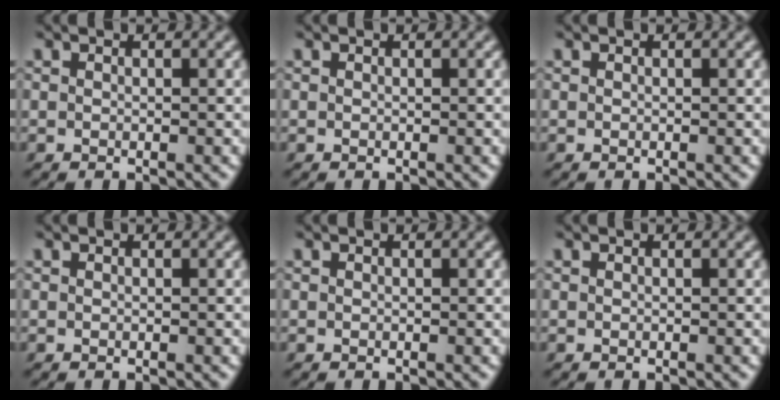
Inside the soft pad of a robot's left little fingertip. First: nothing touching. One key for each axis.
{"total": 0.0}
{"total": 0.0}
{"total": 0.0}
{"total": 0.0}
{"total": 0.0}